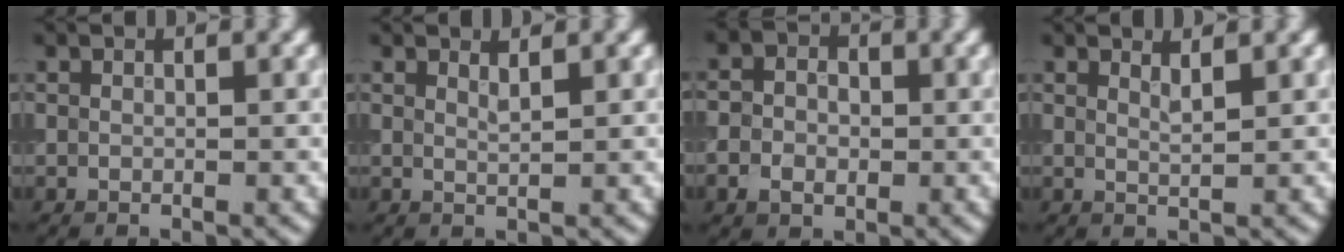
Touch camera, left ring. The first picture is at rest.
{"total": 1.0, "force": [0.8, 0.3, 0.6], "torque": [-0.004, 0.000, 0.012]}
{"total": 3.4, "force": [-0.7, 2.8, 1.9], "torque": [-0.021, 0.000, -0.016]}
{"total": 1.3, "force": [0.9, 0.3, 0.9], "torque": [-0.006, 0.001, 0.013]}